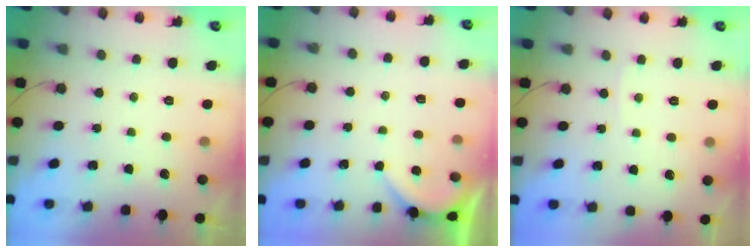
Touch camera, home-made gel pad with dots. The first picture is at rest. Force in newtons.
{"total": 1.9, "press": 1.9, "slide": 0.3}
{"total": 2.0, "press": 2.0, "slide": 0.2}